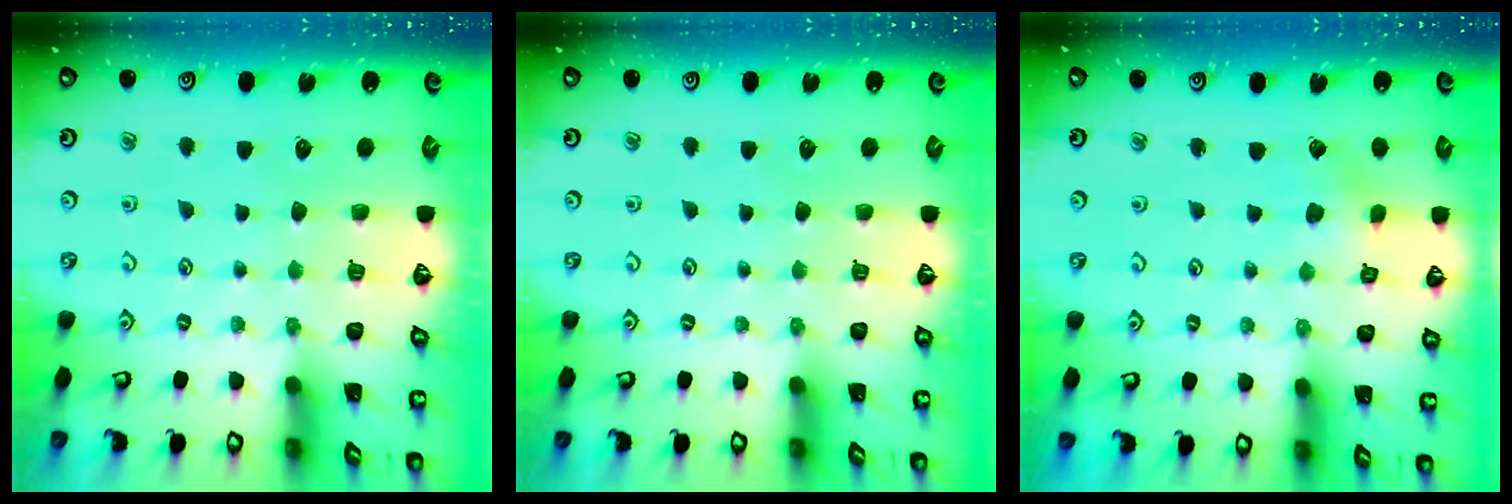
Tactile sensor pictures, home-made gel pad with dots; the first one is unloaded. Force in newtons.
{"total": 0.0}
{"total": 1.9, "press": 1.9, "slide": 0.2}